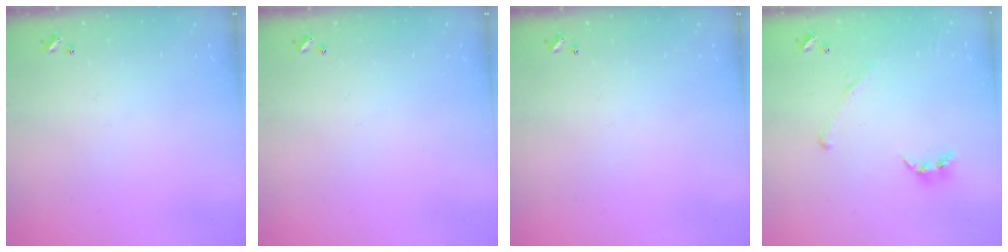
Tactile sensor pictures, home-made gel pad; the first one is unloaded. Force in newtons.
{"total": 0.0}
{"total": 0.0}
{"total": 2.3, "press": 2.3, "slide": 0.5}